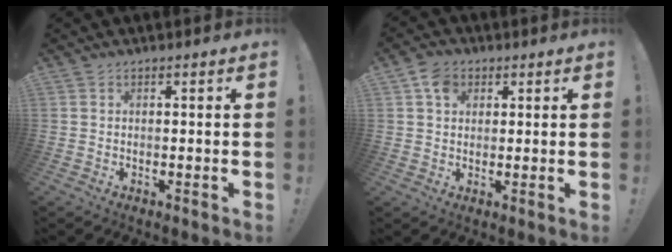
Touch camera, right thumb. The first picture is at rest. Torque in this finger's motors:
{"motor_torque": [0.68, 0.25, 0.35, 0.00, -0.03]}